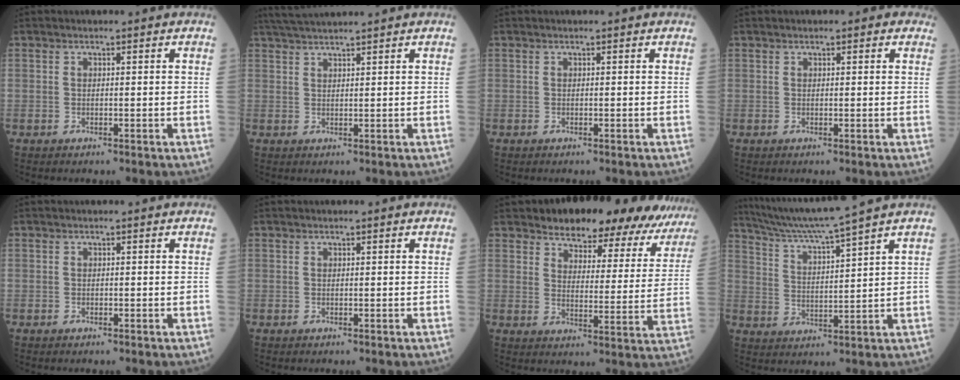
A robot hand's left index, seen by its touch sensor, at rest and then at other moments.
{"total": 6.3, "force": [5.7, -0.7, 2.5], "torque": [-0.045, 0.030, 0.102]}
{"total": 0.0}
{"total": 1.5, "force": [1.1, 0.7, 0.8], "torque": [-0.011, 0.006, 0.009]}
{"total": 0.0}
{"total": 0.6, "force": [0.6, 0.0, 0.2], "torque": [-0.008, 0.006, 0.010]}
{"total": 19.9, "force": [18.1, 6.0, 5.4], "torque": [-0.038, -0.026, 0.201]}
{"total": 11.2, "force": [9.7, -2.5, 5.0], "torque": [-0.094, 0.004, 0.173]}